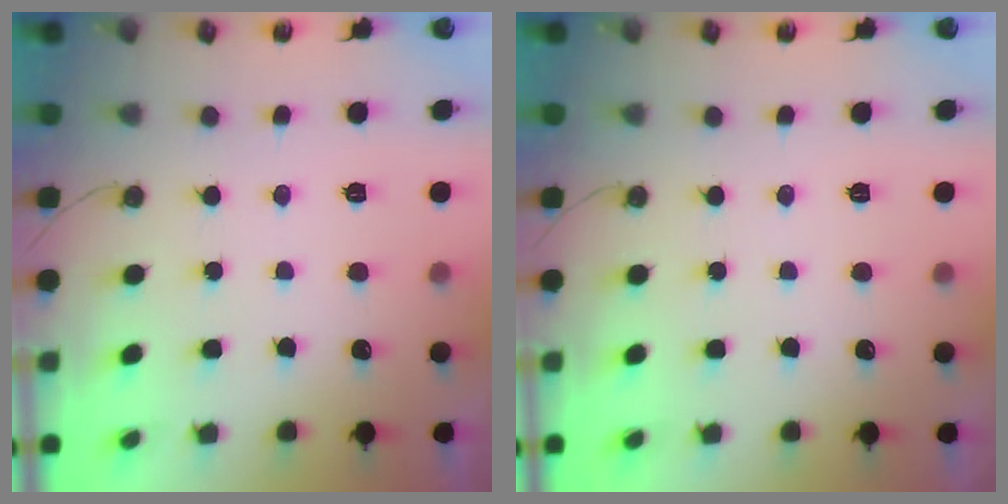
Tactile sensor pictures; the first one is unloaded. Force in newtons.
{"total": 0.0}